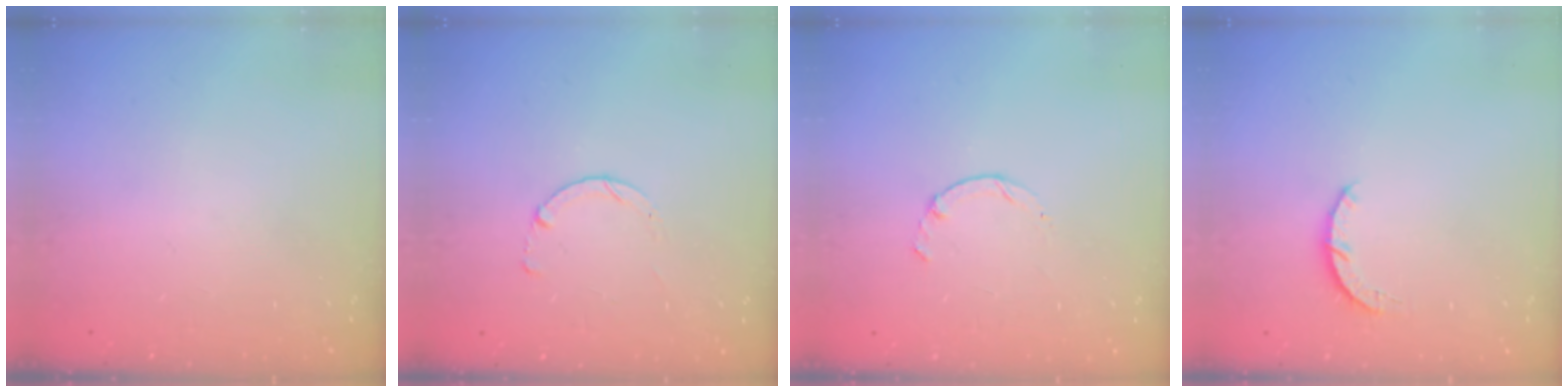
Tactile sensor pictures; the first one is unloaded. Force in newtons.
{"total": 0.0}
{"total": 1.3, "press": 1.2, "slide": 0.4}
{"total": 3.0, "press": 3.0, "slide": 0.4}